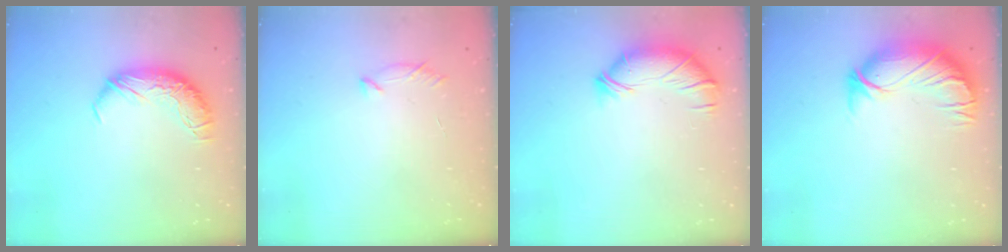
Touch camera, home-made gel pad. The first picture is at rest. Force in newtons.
{"total": 7.0, "press": 6.9, "slide": 0.8}
{"total": 3.6, "press": 3.1, "slide": 1.8}
{"total": 2.5, "press": 1.3, "slide": 2.1}